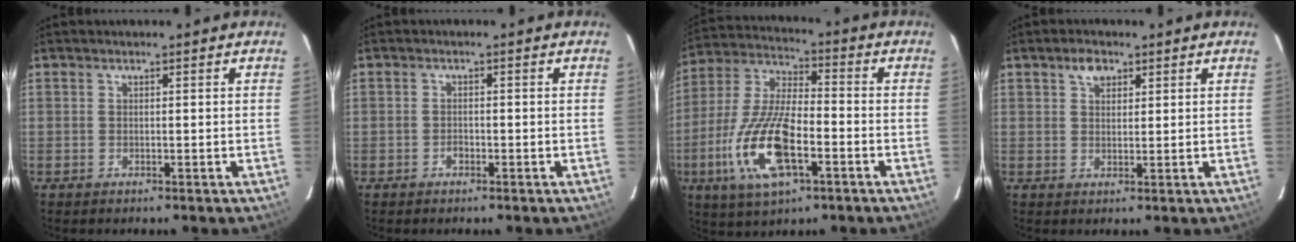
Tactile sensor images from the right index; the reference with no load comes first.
{"total": 1.1, "force": [-0.8, 0.7, 0.5], "torque": [-0.010, 0.003, -0.013]}
{"total": 17.0, "force": [-6.1, 6.4, 14.6], "torque": [-0.317, -0.013, -0.116]}
{"total": 3.3, "force": [1.9, 2.1, 1.7], "torque": [-0.026, 0.010, 0.034]}